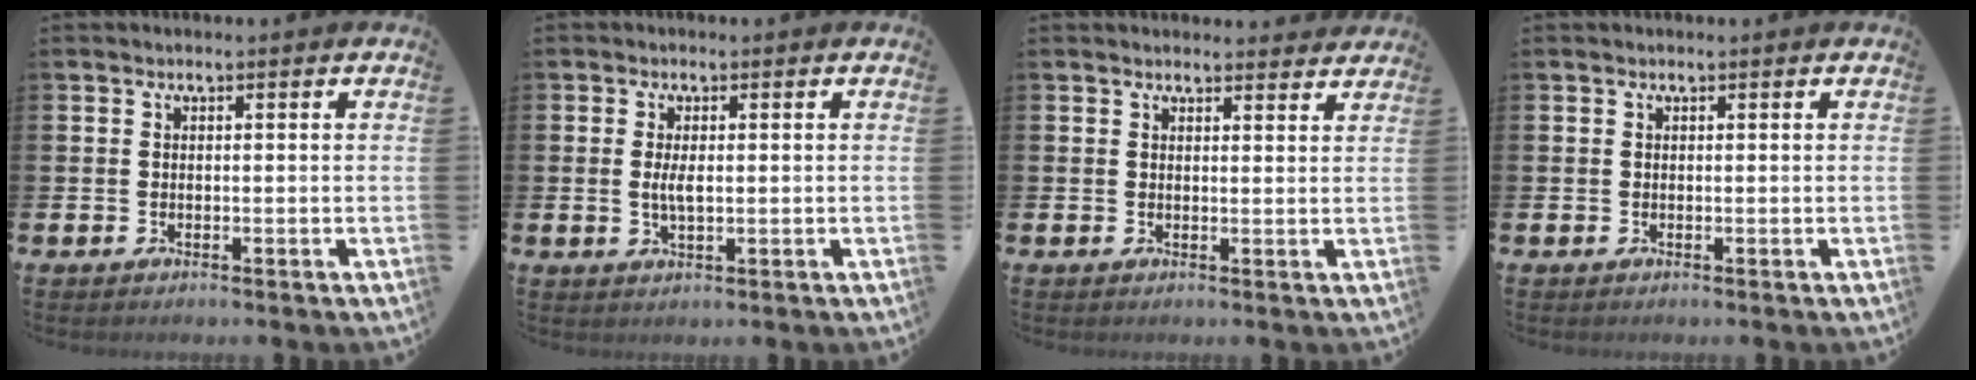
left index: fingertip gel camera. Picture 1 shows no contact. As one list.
[{"total": 2.6, "force": [0.2, 0.9, 2.4], "torque": [-0.043, 0.001, 0.001]}, {"total": 2.1, "force": [2.1, 0.4, 0.0], "torque": [0.011, -0.013, 0.036]}, {"total": 0.0}]